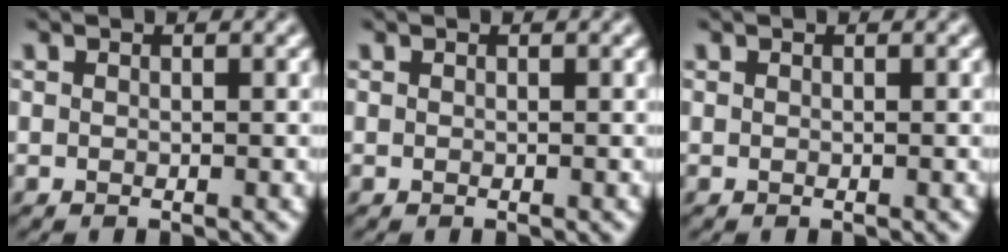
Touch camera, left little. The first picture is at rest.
{"total": 0.0}
{"total": 0.0}